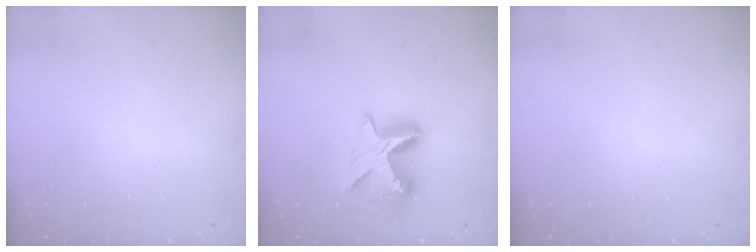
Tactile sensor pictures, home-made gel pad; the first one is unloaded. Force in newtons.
{"total": 9.7, "press": 9.7, "slide": 0.6}
{"total": 0.0}